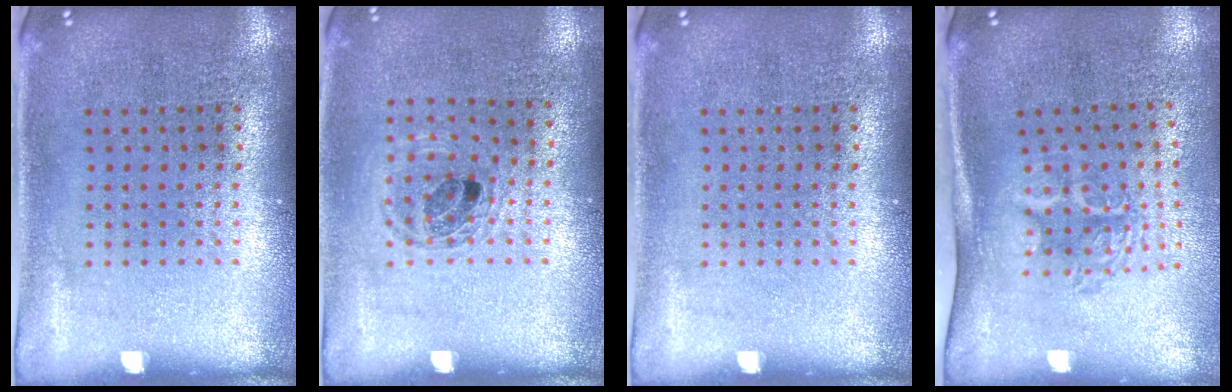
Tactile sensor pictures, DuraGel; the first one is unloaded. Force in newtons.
{"total": 1.0, "press": 1.0, "slide": 0.3}
{"total": 0.0}
{"total": 1.8, "press": 1.3, "slide": 1.3}